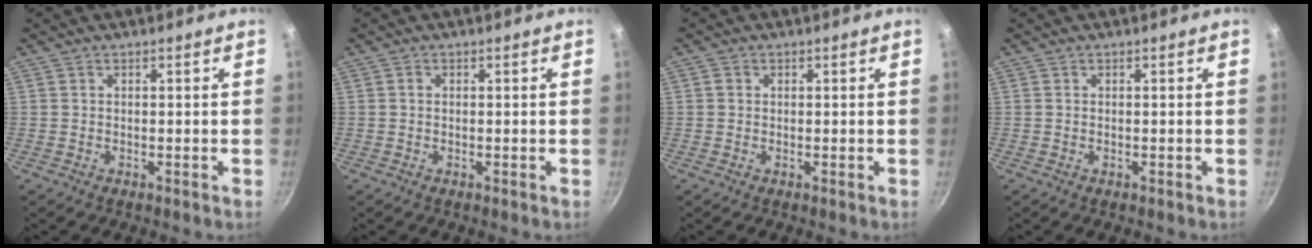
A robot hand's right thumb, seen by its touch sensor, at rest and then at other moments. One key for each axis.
{"total": 0.6, "fx": 0.1, "fy": 0.5, "fz": 0.3, "tx": -0.006, "ty": 0.004, "tz": -0.001}
{"total": 1.0, "fx": 0.1, "fy": 1.0, "fz": 0.3, "tx": -0.002, "ty": 0.002, "tz": -0.001}
{"total": 0.0}